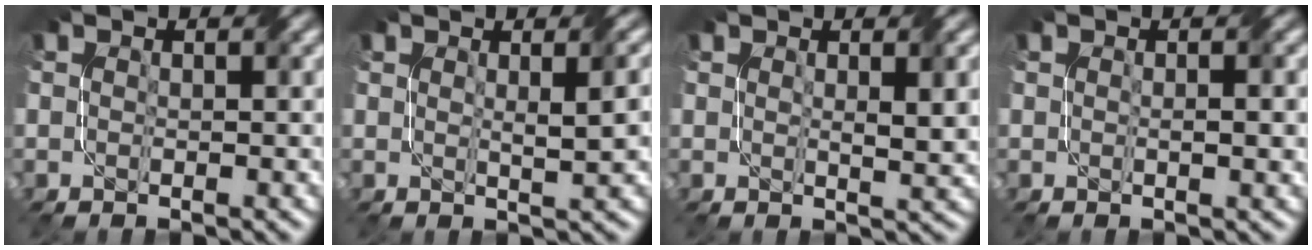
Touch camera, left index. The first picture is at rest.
{"total": 2.6, "force": [0.8, 0.6, 2.4], "torque": [-0.029, 0.002, 0.014]}
{"total": 2.7, "force": [0.8, 0.7, 2.5], "torque": [-0.038, -0.001, 0.018]}
{"total": 1.3, "force": [0.1, 0.3, 1.3], "torque": [-0.020, 0.000, 0.004]}